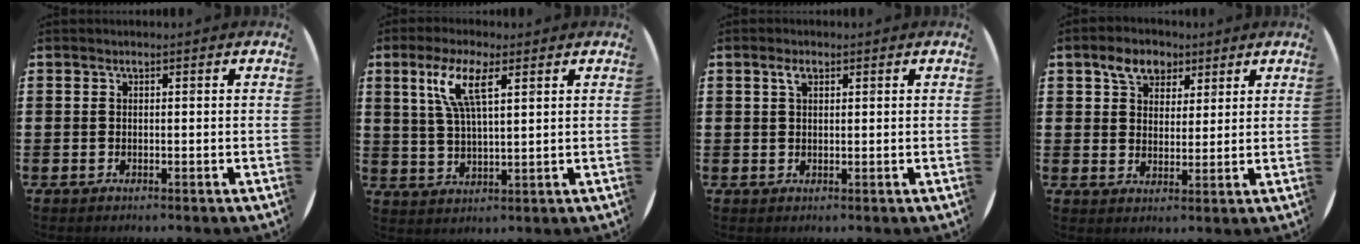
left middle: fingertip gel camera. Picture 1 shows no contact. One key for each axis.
{"total": 7.1, "fx": 3.9, "fy": 1.6, "fz": 5.7, "tx": -0.125, "ty": 0.007, "tz": 0.066}
{"total": 1.8, "fx": 0.9, "fy": 0.9, "fz": 1.2, "tx": -0.021, "ty": 0.003, "tz": 0.014}
{"total": 5.0, "fx": 3.5, "fy": 3.2, "fz": 1.6, "tx": -0.029, "ty": 0.008, "tz": 0.062}